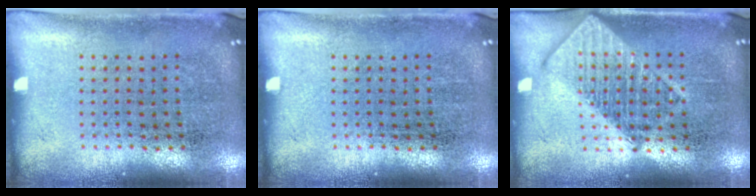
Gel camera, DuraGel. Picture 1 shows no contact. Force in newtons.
{"total": 0.0}
{"total": 2.4, "press": 2.4, "slide": 0.3}